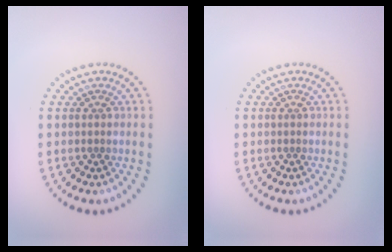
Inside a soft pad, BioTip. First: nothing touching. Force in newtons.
{"total": 0.0}